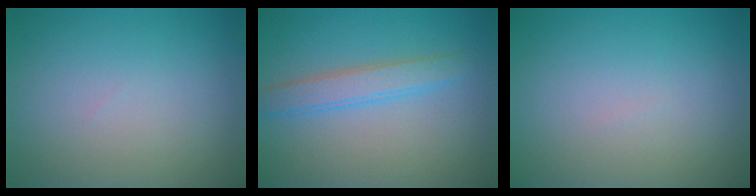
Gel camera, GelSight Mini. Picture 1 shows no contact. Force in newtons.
{"total": 2.7, "press": 2.7, "slide": 0.1}
{"total": 0.0}